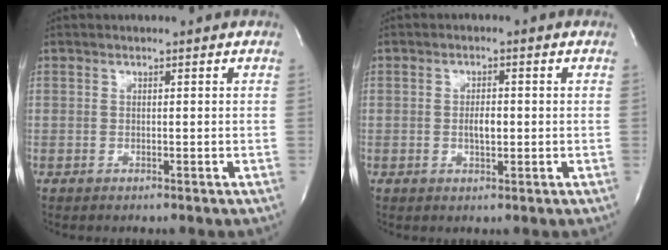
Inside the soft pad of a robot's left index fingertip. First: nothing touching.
{"total": 2.7, "force": [-0.2, 1.0, 2.5], "torque": [-0.044, 0.002, -0.001]}